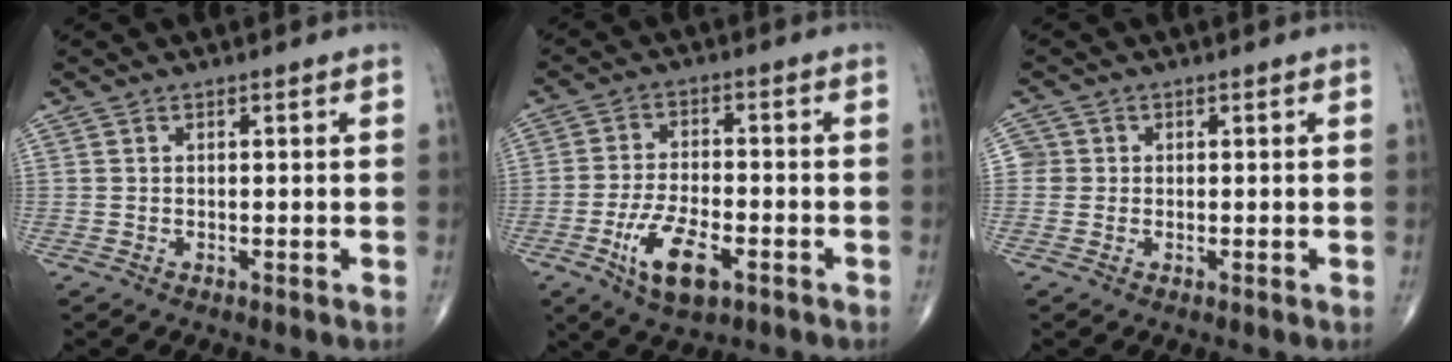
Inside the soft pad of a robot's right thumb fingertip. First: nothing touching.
{"total": 10.1, "force": [-4.3, 4.4, 8.0], "torque": [-0.151, 0.011, -0.072]}
{"total": 2.3, "force": [0.1, 2.3, 0.2], "torque": [0.016, 0.007, -0.003]}